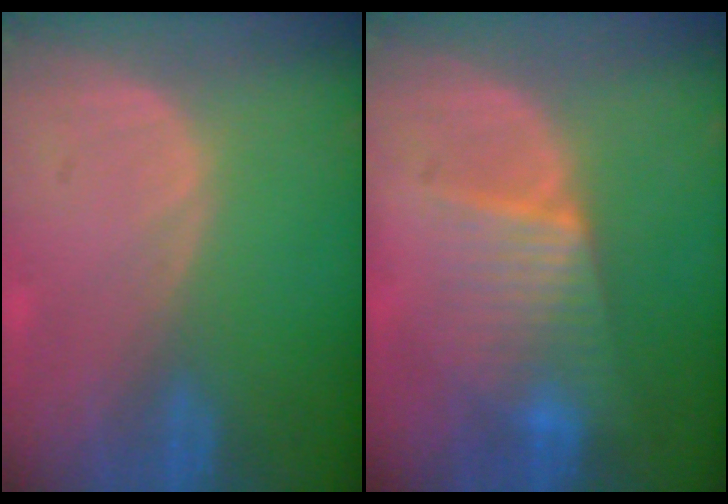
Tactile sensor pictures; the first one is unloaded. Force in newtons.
{"total": 6.4, "press": 6.3, "slide": 1.0}